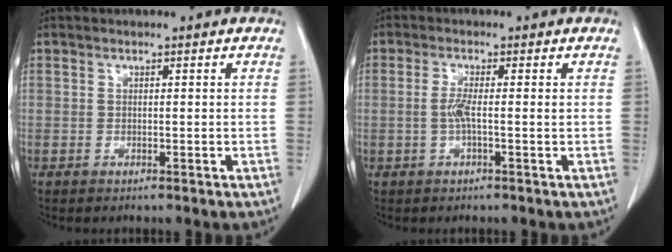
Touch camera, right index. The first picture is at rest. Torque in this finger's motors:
{"motor_torque": [-0.01, 0.15, 0.07, 0.03]}